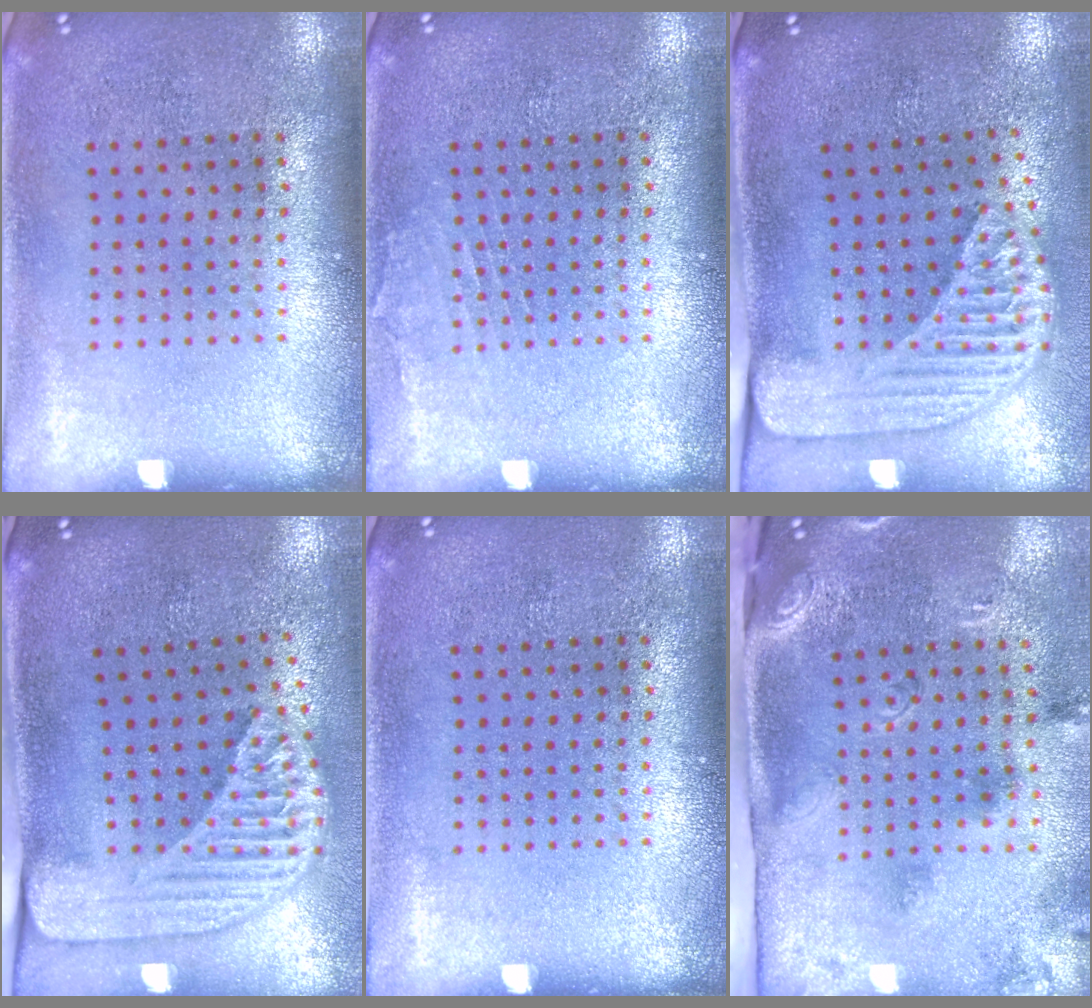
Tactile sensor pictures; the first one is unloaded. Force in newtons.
{"total": 0.7, "press": 0.7, "slide": 0.1}
{"total": 2.4, "press": 1.8, "slide": 1.7}
{"total": 2.4, "press": 1.7, "slide": 1.6}
{"total": 0.0}
{"total": 2.9, "press": 1.8, "slide": 2.2}